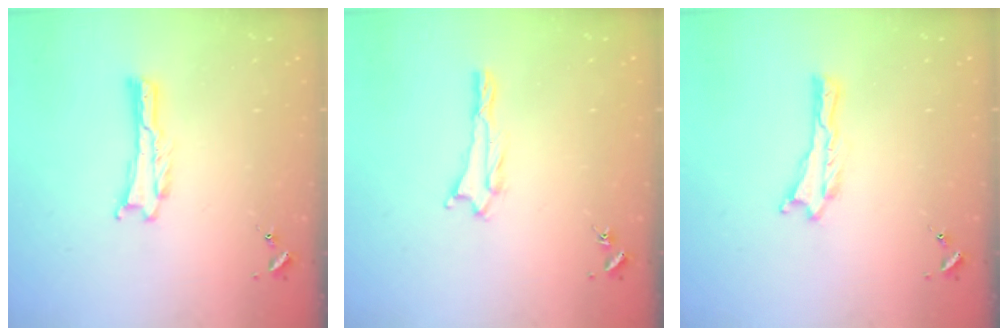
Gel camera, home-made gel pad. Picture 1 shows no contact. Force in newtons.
{"total": 1.0, "press": 1.0, "slide": 0.1}
{"total": 0.0}